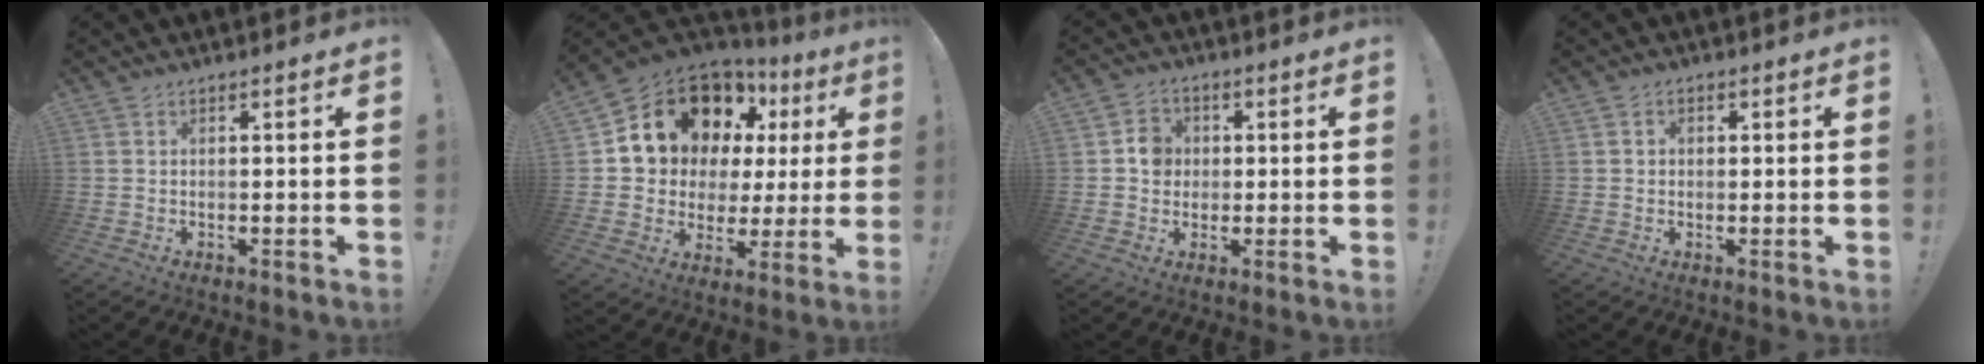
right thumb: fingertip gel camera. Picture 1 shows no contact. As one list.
[{"total": 15.5, "force": [9.5, 9.7, 7.4], "torque": [-0.120, -0.067, 0.188]}, {"total": 6.5, "force": [0.4, 6.0, 2.5], "torque": [-0.025, 0.011, 0.008]}, {"total": 1.6, "force": [-0.1, 1.5, 0.7], "torque": [-0.005, 0.003, -0.004]}]